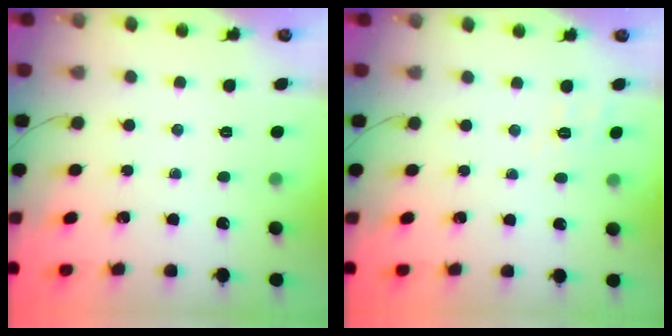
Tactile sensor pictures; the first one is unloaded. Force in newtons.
{"total": 3.3, "press": 2.7, "slide": 1.9}